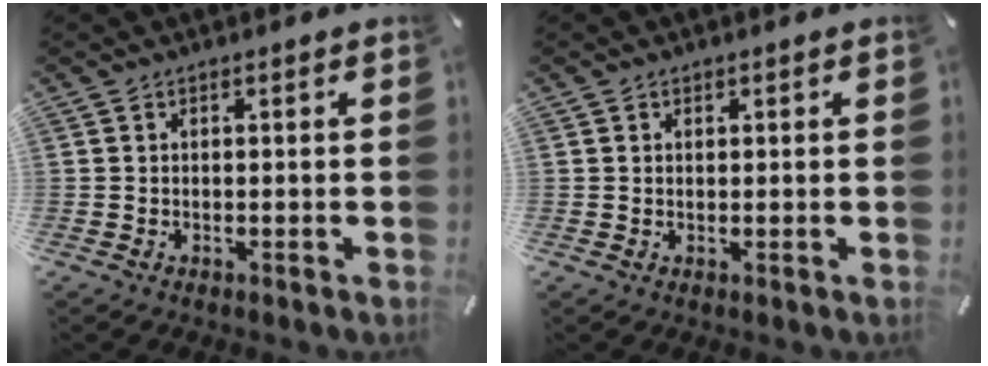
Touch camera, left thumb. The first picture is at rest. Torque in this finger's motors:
{"motor_torque": [-0.02, -0.62, -0.07, 0.60, -0.02]}